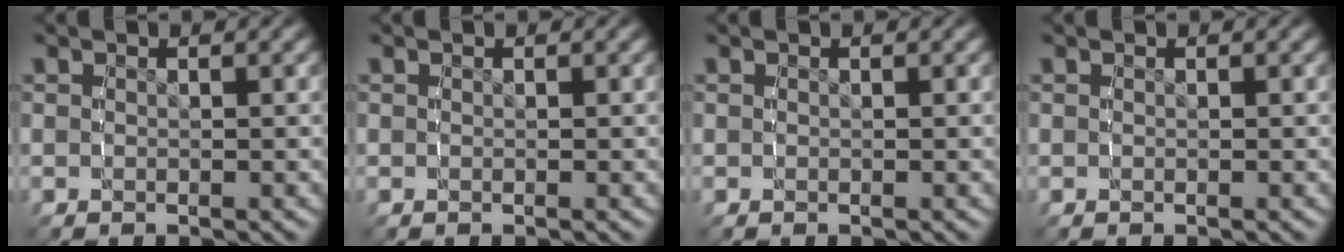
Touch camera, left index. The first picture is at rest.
{"total": 0.0}
{"total": 0.0}
{"total": 0.0}